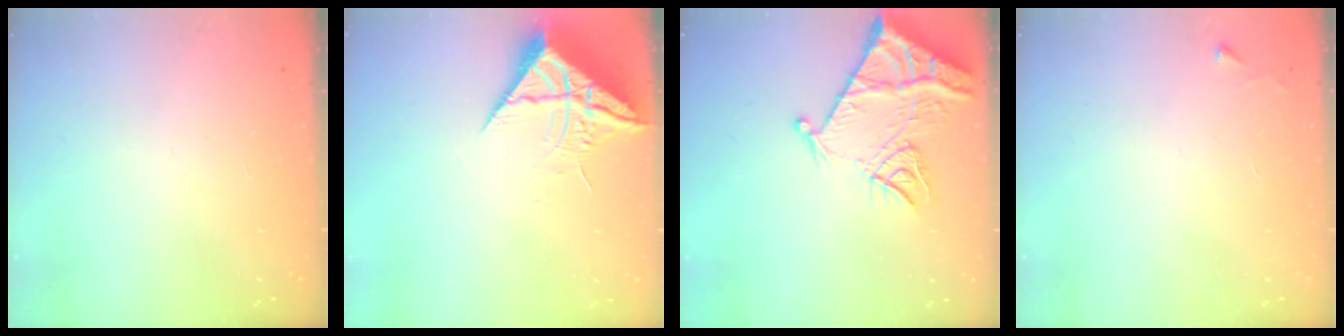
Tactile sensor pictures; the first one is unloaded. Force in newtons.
{"total": 10.0, "press": 9.9, "slide": 1.0}
{"total": 12.8, "press": 12.7, "slide": 1.2}
{"total": 2.3, "press": 2.3, "slide": 0.4}